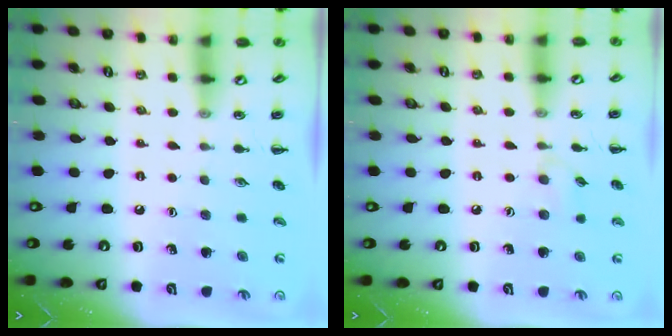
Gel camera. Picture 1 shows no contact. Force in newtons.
{"total": 5.1, "press": 4.7, "slide": 2.0}